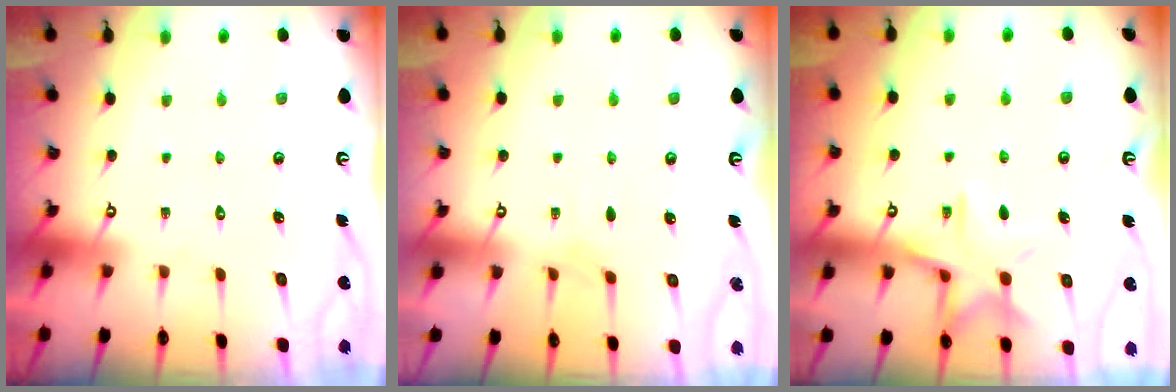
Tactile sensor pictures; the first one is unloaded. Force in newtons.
{"total": 3.6, "press": 3.5, "slide": 0.5}
{"total": 11.8, "press": 11.8, "slide": 0.8}